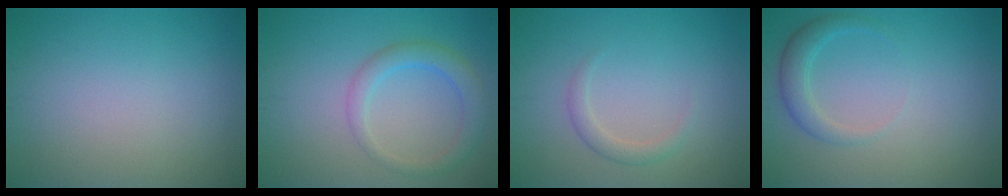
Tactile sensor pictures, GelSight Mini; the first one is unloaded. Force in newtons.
{"total": 3.1, "press": 3.1, "slide": 0.2}
{"total": 1.6, "press": 1.6, "slide": 0.1}
{"total": 2.2, "press": 2.2, "slide": 0.2}